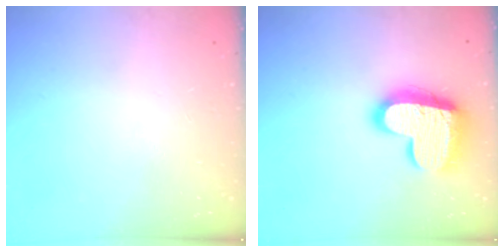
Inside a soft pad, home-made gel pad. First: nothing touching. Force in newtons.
{"total": 18.4, "press": 18.3, "slide": 1.7}